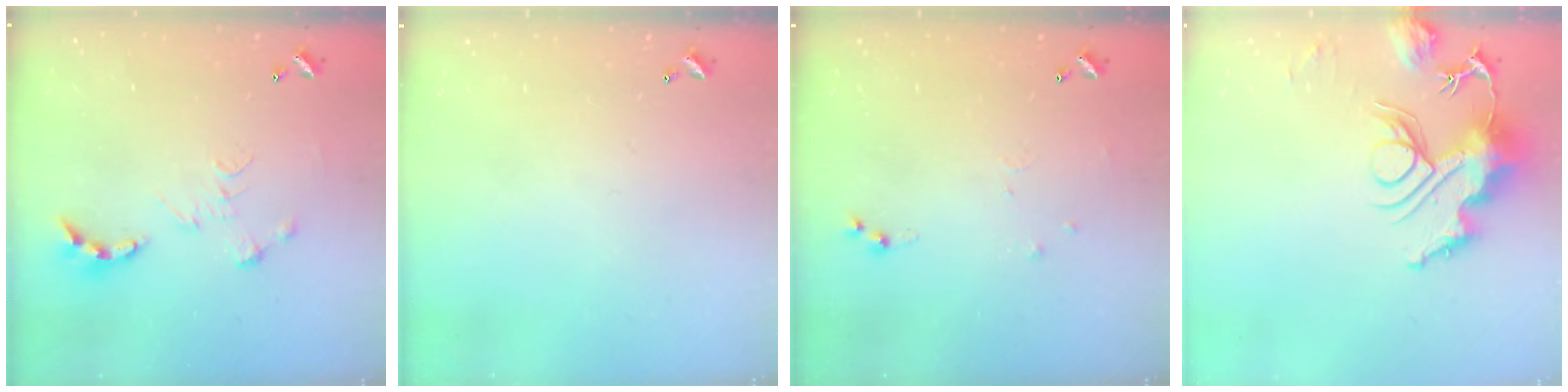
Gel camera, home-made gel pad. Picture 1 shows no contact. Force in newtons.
{"total": 0.0}
{"total": 5.1, "press": 5.1, "slide": 0.6}
{"total": 13.9, "press": 13.8, "slide": 1.5}